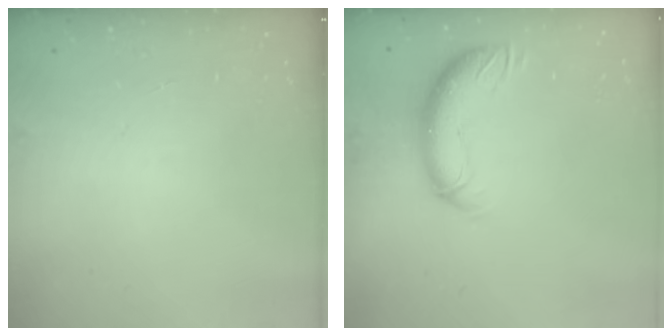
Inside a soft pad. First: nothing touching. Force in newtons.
{"total": 10.7, "press": 10.6, "slide": 1.7}